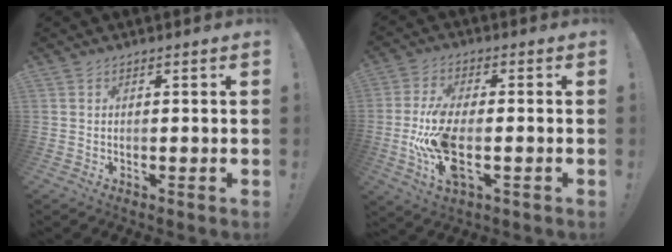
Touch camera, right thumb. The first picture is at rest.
{"total": 14.3, "force": [-2.9, 6.1, 12.6], "torque": [-0.253, -0.006, -0.048]}